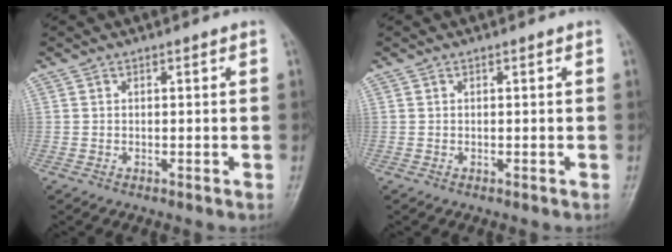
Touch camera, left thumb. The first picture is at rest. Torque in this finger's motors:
{"motor_torque": [0.00, 0.00, 0.00, 0.00, 0.00]}